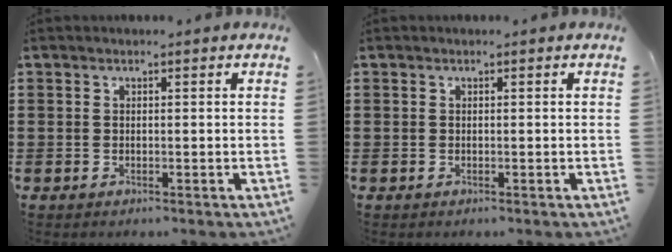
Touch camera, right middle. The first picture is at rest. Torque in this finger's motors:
{"motor_torque": [0.63, -0.73, 0.01, 0.01]}